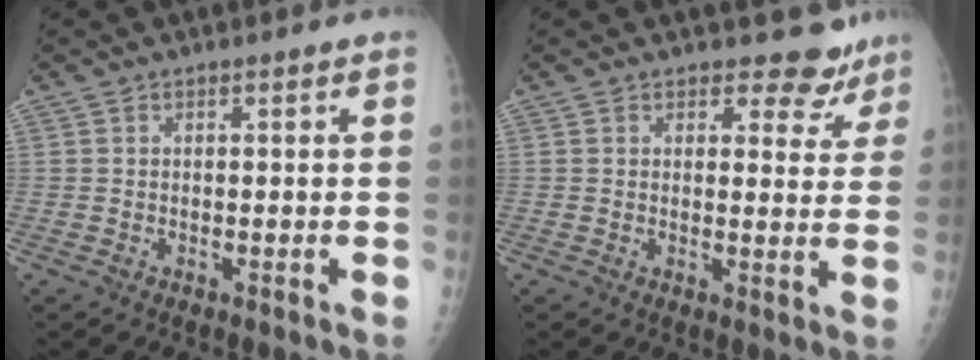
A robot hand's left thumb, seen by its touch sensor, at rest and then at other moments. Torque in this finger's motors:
{"motor_torque": [-0.32, 0.12, 0.03, -0.05, 0.04]}